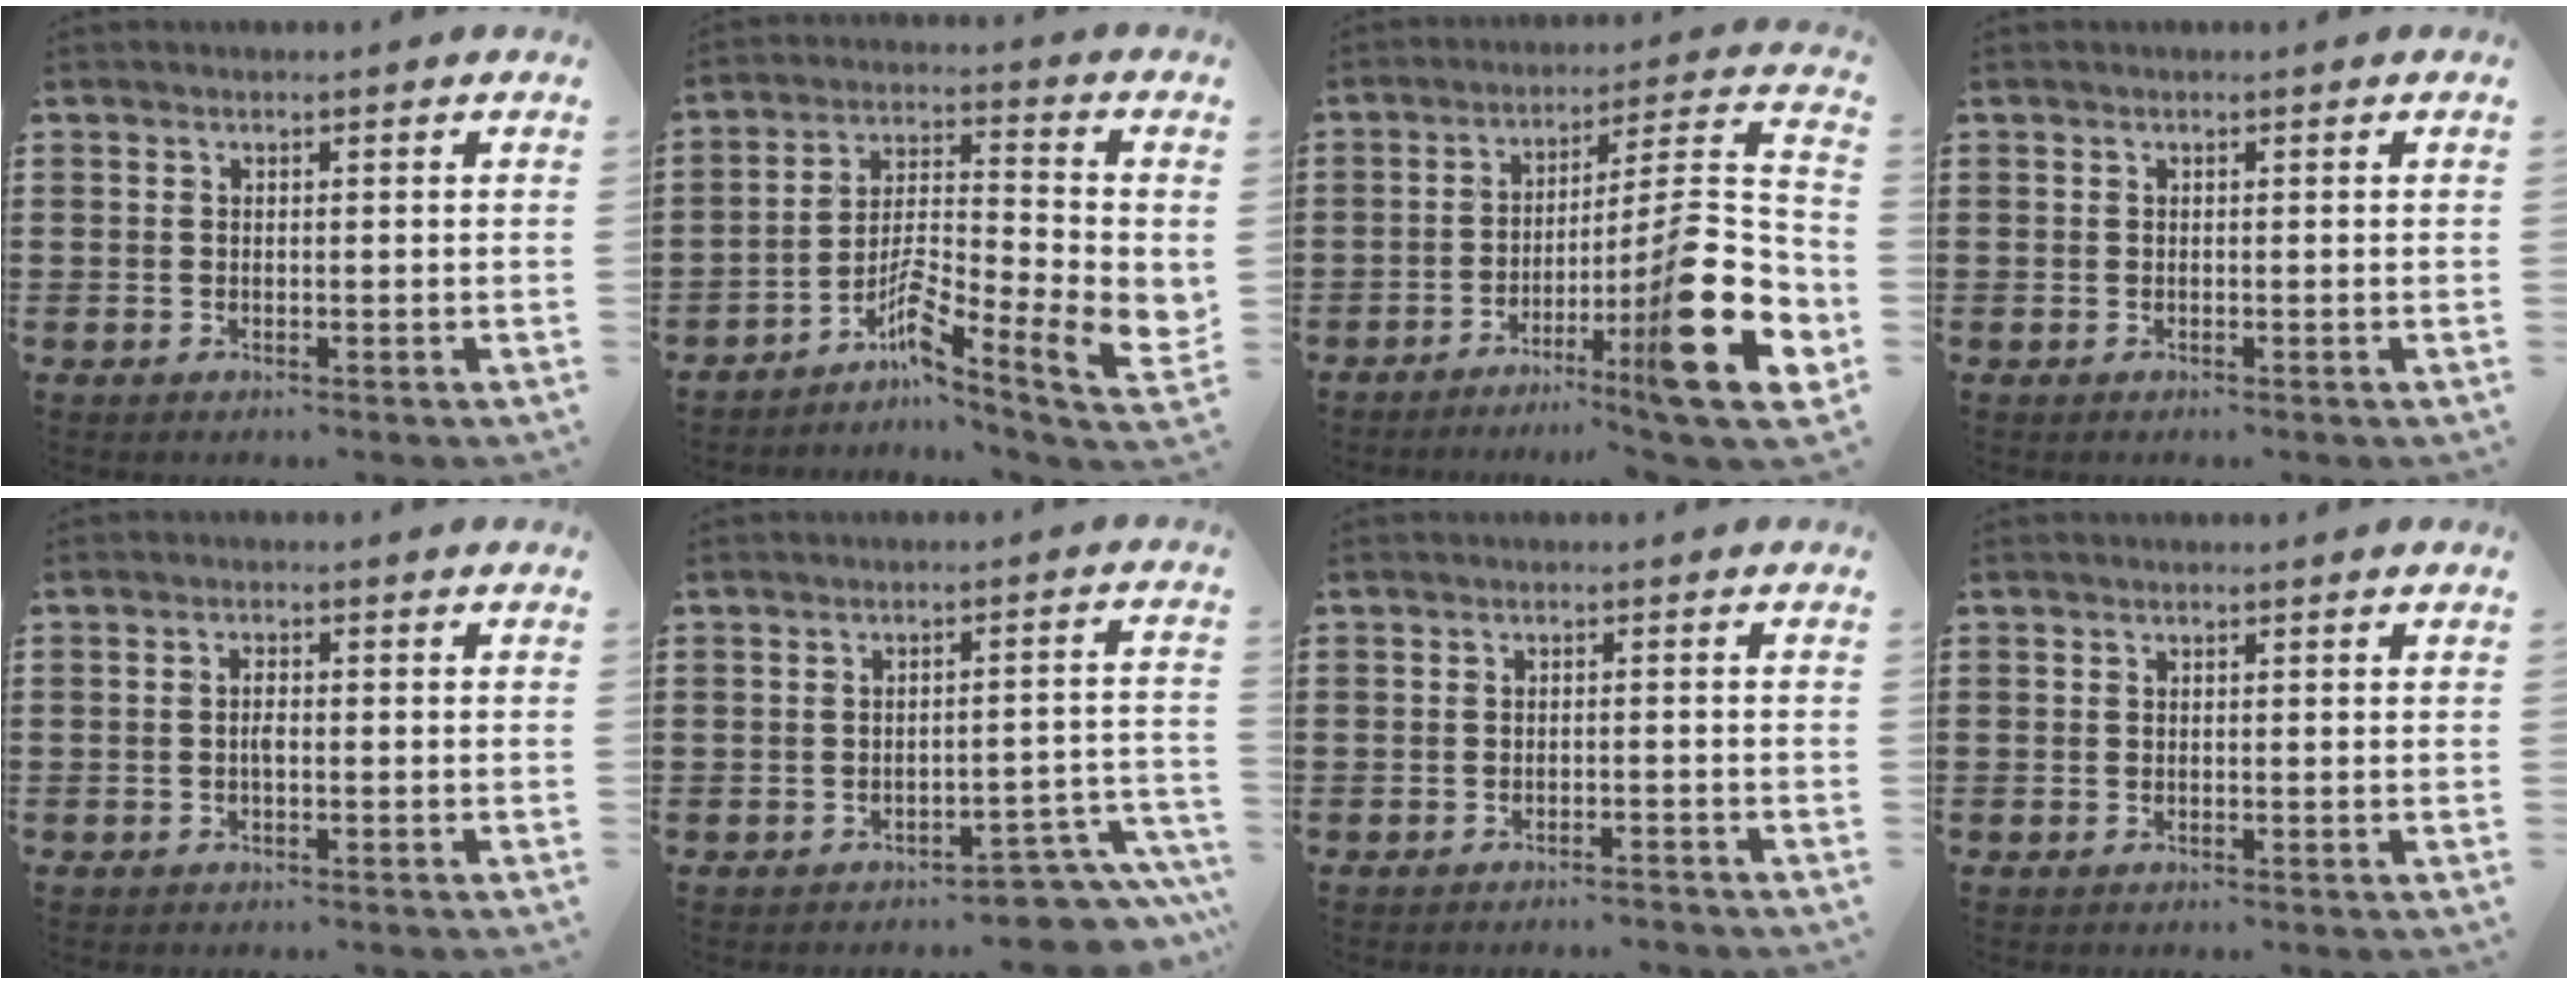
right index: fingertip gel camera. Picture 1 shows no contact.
{"total": 8.8, "force": [-4.3, 2.0, 7.5], "torque": [-0.150, -0.017, -0.083]}
{"total": 16.5, "force": [-5.7, 1.6, 15.5], "torque": [-0.229, -0.022, -0.098]}
{"total": 0.0}
{"total": 1.6, "force": [-0.4, 0.6, 1.5], "torque": [-0.036, -0.003, -0.009]}
{"total": 4.6, "force": [-4.0, 0.9, 1.9], "torque": [-0.031, -0.001, -0.077]}
{"total": 1.4, "force": [-1.4, 0.1, 0.2], "torque": [-0.009, 0.002, -0.029]}
{"total": 0.0}